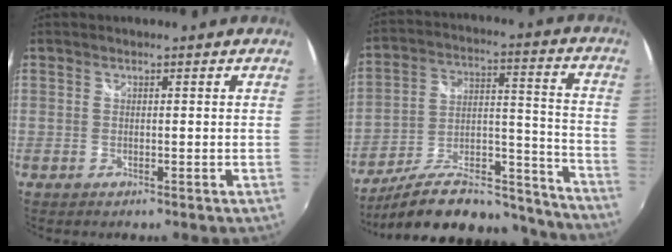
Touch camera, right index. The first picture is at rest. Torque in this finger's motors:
{"motor_torque": [-0.74, -0.59, -0.08, -0.19]}